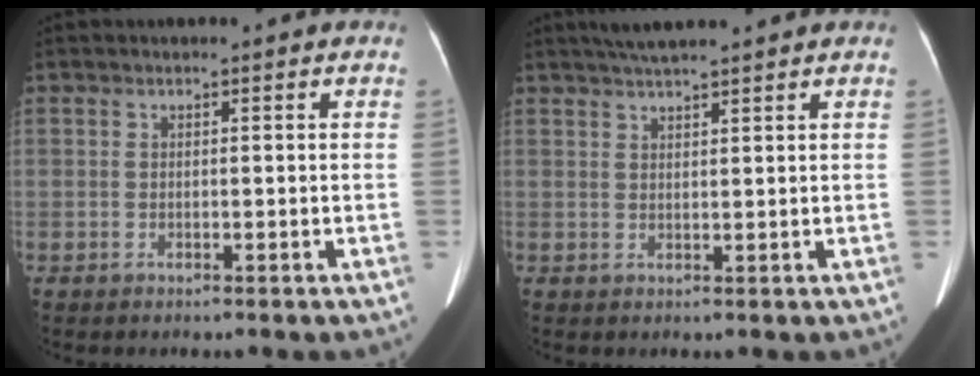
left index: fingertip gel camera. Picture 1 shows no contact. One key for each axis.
{"total": 5.3, "fx": 4.5, "fy": 0.1, "fz": 2.7, "tx": -0.043, "ty": 0.027, "tz": 0.078}